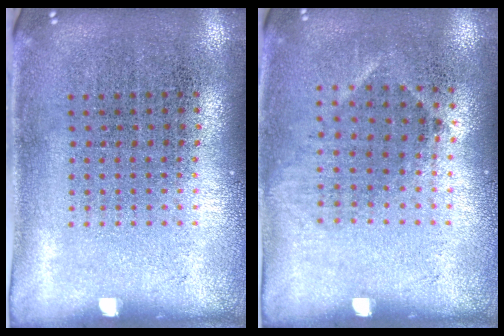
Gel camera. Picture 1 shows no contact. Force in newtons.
{"total": 1.1, "press": 0.9, "slide": 0.7}